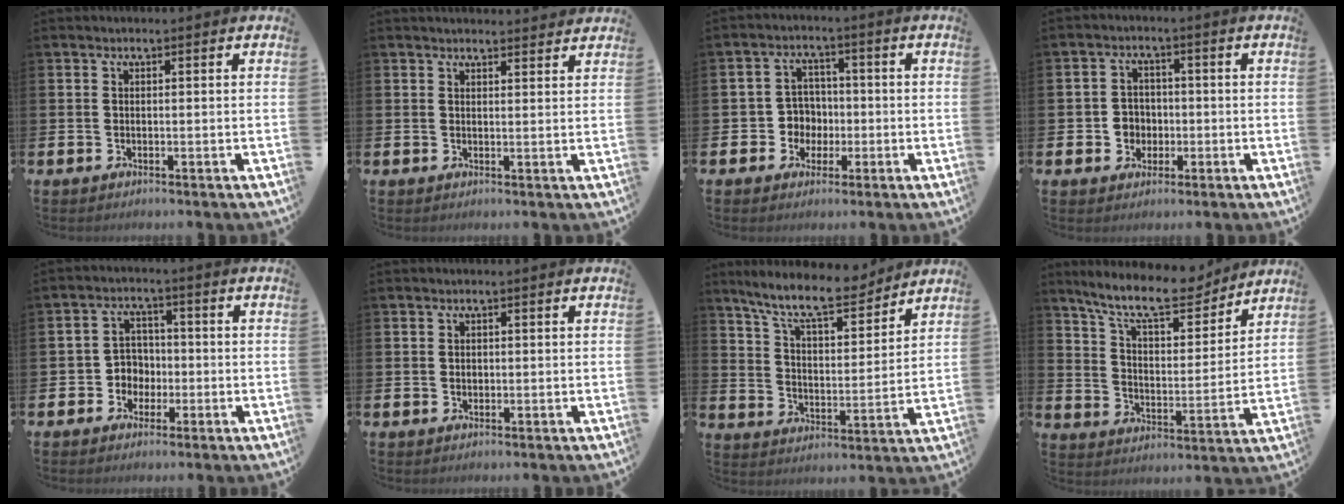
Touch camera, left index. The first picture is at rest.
{"total": 2.1, "force": [2.1, 0.4, 0.0], "torque": [0.005, -0.009, 0.036]}
{"total": 4.4, "force": [-0.6, 4.3, 0.9], "torque": [-0.030, 0.004, -0.017]}
{"total": 3.4, "force": [-0.6, 3.3, 0.7], "torque": [-0.021, 0.005, -0.018]}
{"total": 3.8, "force": [-0.9, 3.5, 1.0], "torque": [-0.026, 0.000, -0.026]}
{"total": 0.8, "force": [0.1, 0.7, 0.4], "torque": [0.005, 0.001, -0.002]}
{"total": 10.1, "force": [9.0, 2.1, 4.2], "torque": [-0.099, -0.057, 0.156]}
{"total": 11.3, "force": [10.1, 2.7, 4.5], "torque": [-0.101, -0.064, 0.175]}